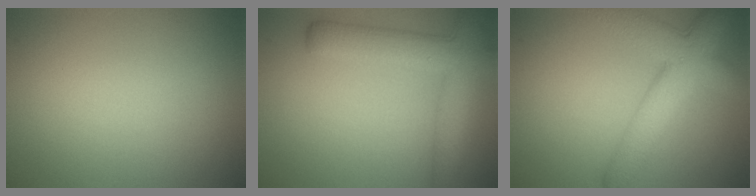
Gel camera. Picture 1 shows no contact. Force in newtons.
{"total": 6.0, "press": 6.0, "slide": 0.3}
{"total": 6.8, "press": 6.8, "slide": 0.3}